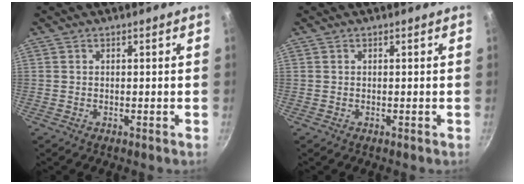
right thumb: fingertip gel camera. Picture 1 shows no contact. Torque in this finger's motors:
{"motor_torque": [-0.05, 0.05, -0.11, 0.11, 0.01]}